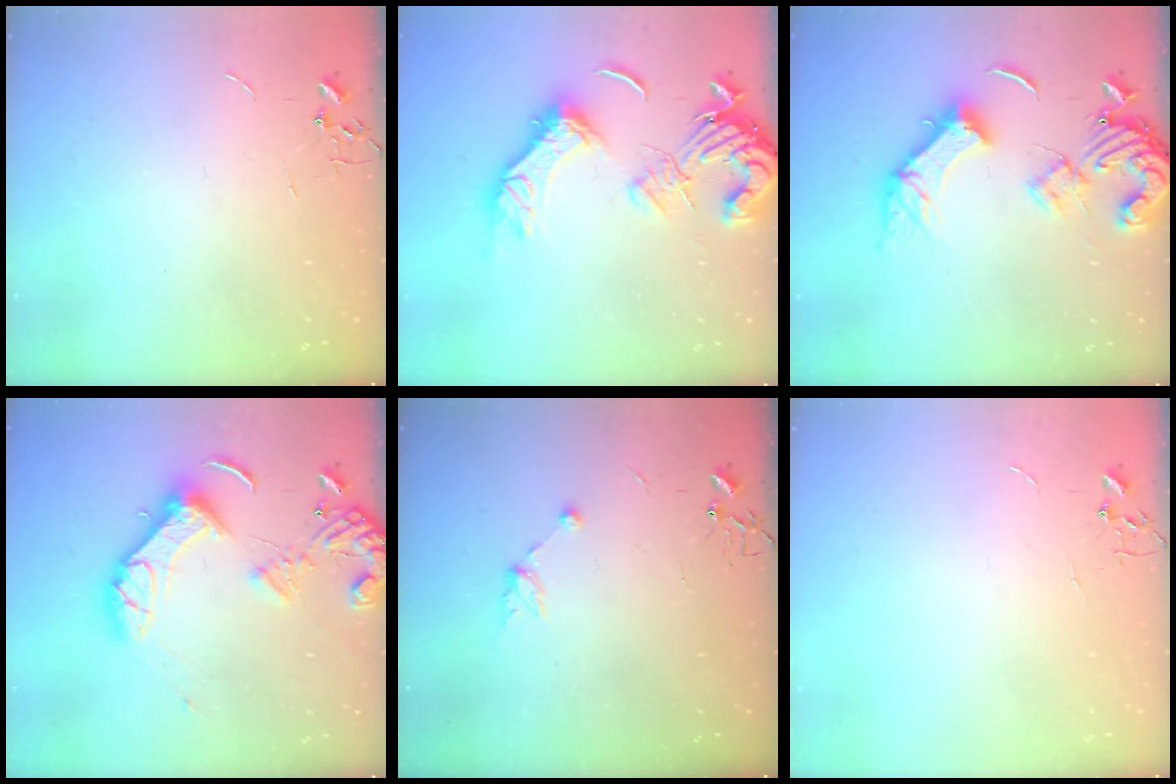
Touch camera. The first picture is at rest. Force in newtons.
{"total": 17.9, "press": 17.8, "slide": 2.3}
{"total": 17.4, "press": 17.3, "slide": 2.4}
{"total": 14.1, "press": 13.8, "slide": 2.9}
{"total": 6.4, "press": 6.2, "slide": 1.5}
{"total": 0.0}